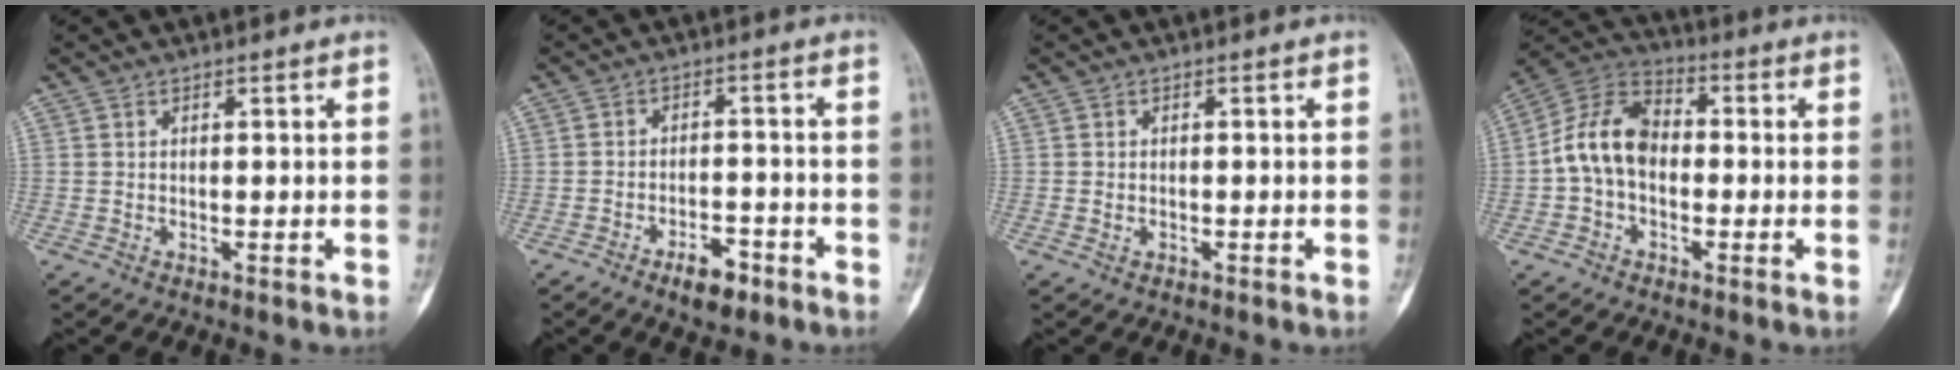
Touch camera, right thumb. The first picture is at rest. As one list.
[{"total": 5.6, "force": [-3.7, 2.4, 3.5], "torque": [-0.046, 0.023, -0.055]}, {"total": 0.8, "force": [-0.3, 0.5, 0.5], "torque": [-0.014, 0.006, -0.002]}, {"total": 11.5, "force": [-1.1, 8.1, 8.2], "torque": [-0.141, 0.036, -0.036]}]